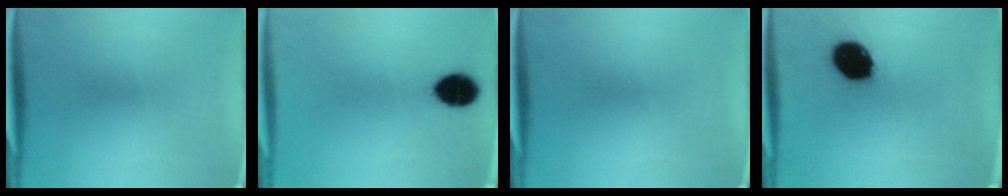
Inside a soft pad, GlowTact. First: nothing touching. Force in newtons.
{"total": 8.4}
{"total": 0.0}
{"total": 12.9}